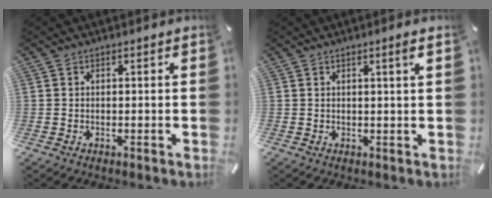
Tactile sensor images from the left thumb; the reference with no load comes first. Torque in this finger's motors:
{"motor_torque": [-0.02, -0.15, -0.05, -0.05, 0.02]}